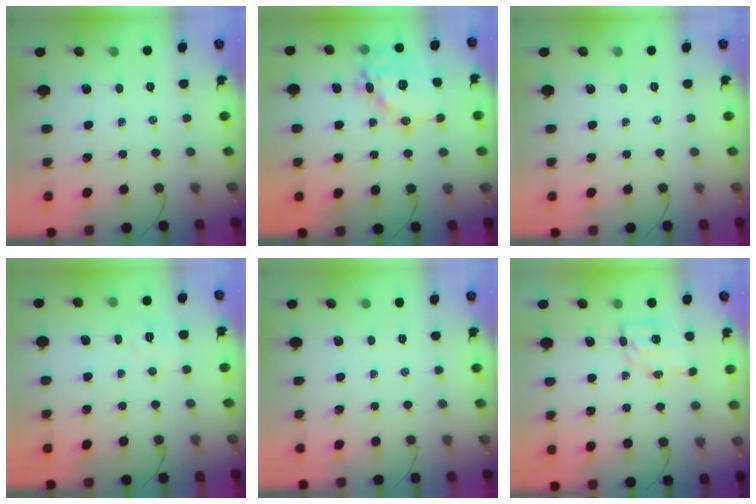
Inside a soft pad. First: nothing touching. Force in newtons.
{"total": 16.5, "press": 16.2, "slide": 3.2}
{"total": 0.0}
{"total": 5.5, "press": 5.4, "slide": 1.2}
{"total": 0.0}
{"total": 5.7, "press": 5.6, "slide": 1.0}